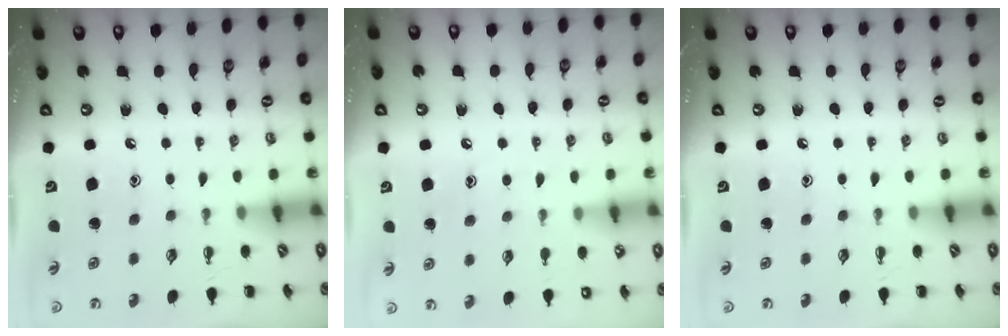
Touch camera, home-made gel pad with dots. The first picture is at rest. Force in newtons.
{"total": 7.7, "press": 7.5, "slide": 1.7}
{"total": 0.0}